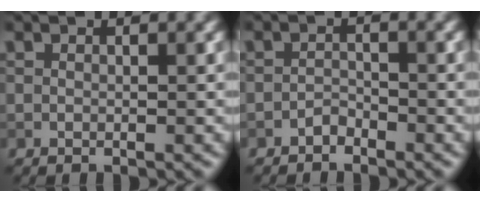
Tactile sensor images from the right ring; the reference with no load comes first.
{"total": 1.1, "force": [-1.0, 0.4, 0.3], "torque": [-0.004, 0.004, -0.020]}